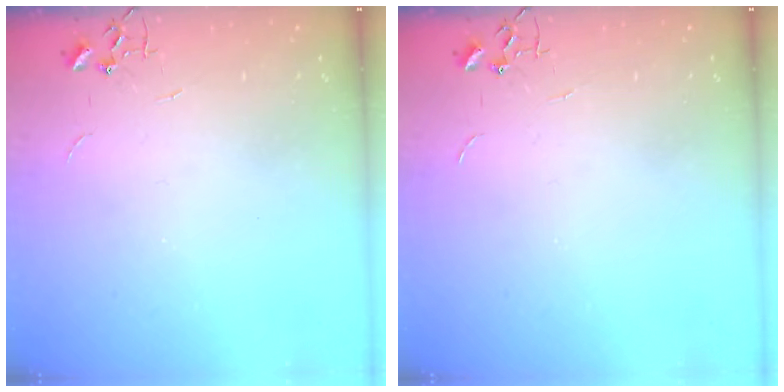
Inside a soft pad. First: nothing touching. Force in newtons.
{"total": 0.0}